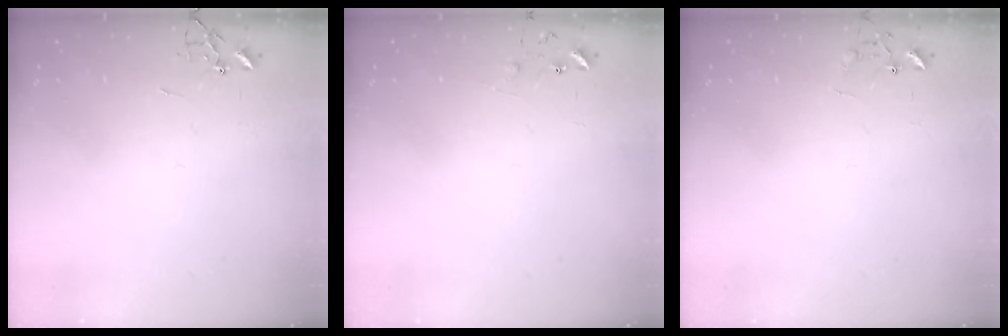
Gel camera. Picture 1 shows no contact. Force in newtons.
{"total": 6.2, "press": 6.2, "slide": 0.5}
{"total": 5.3, "press": 5.2, "slide": 0.4}